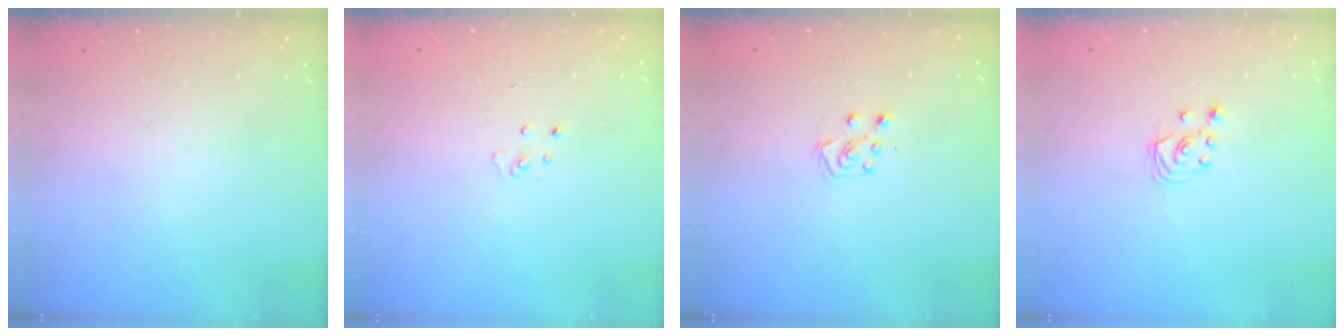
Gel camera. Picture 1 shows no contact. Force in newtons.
{"total": 3.6, "press": 3.6, "slide": 0.3}
{"total": 6.3, "press": 6.3, "slide": 0.3}
{"total": 2.9, "press": 2.8, "slide": 0.3}